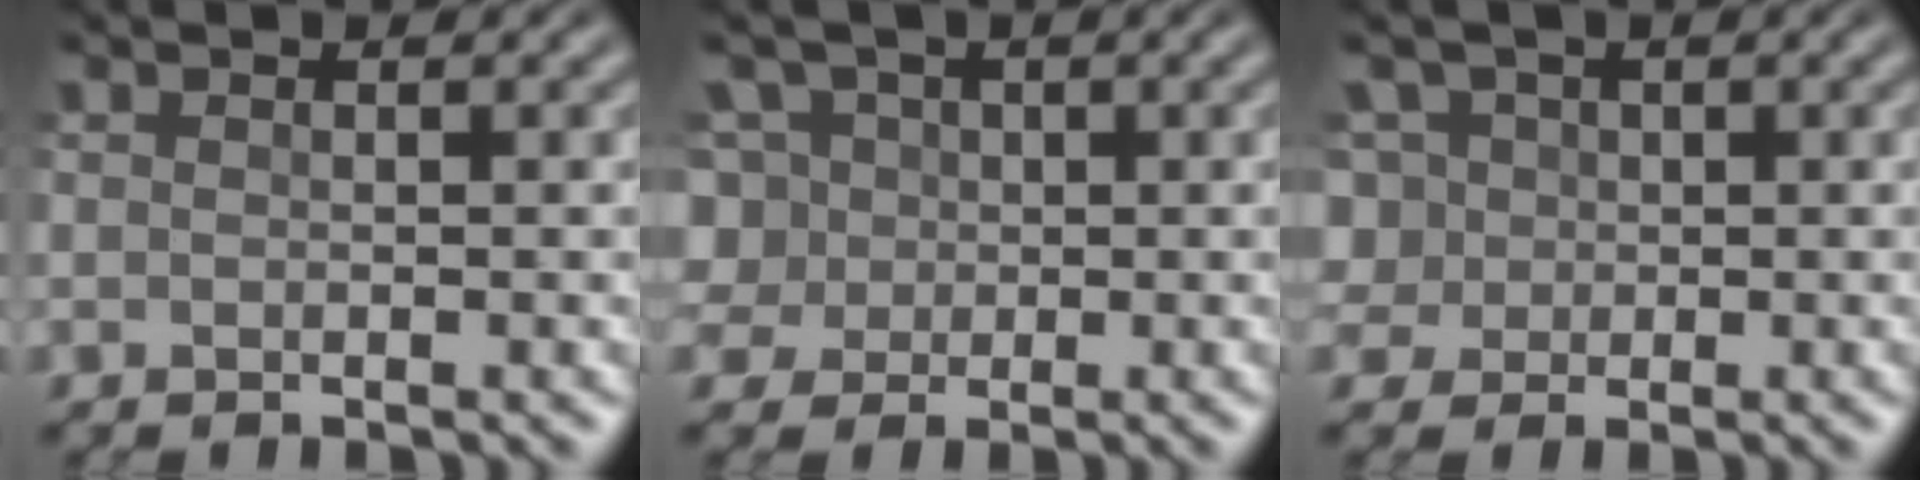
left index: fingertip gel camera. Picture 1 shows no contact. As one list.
[{"total": 7.2, "force": [1.8, 6.2, 3.2], "torque": [-0.069, 0.038, 0.008]}, {"total": 6.4, "force": [1.8, 5.5, 2.9], "torque": [-0.056, 0.035, 0.008]}]